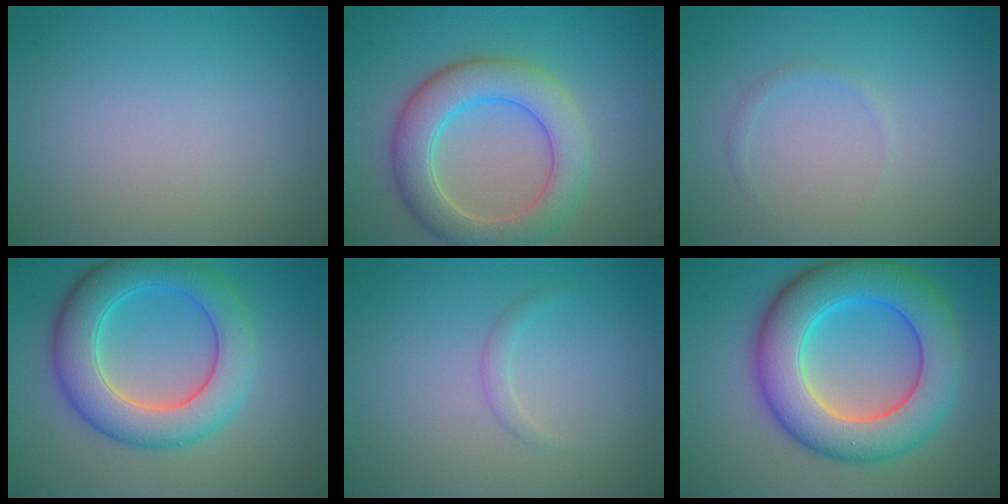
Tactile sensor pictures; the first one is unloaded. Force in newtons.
{"total": 6.4, "press": 6.4, "slide": 0.6}
{"total": 0.7, "press": 0.7, "slide": 0.1}
{"total": 7.5, "press": 7.5, "slide": 0.1}
{"total": 0.8, "press": 0.8, "slide": 0.0}
{"total": 10.2, "press": 10.2, "slide": 0.2}